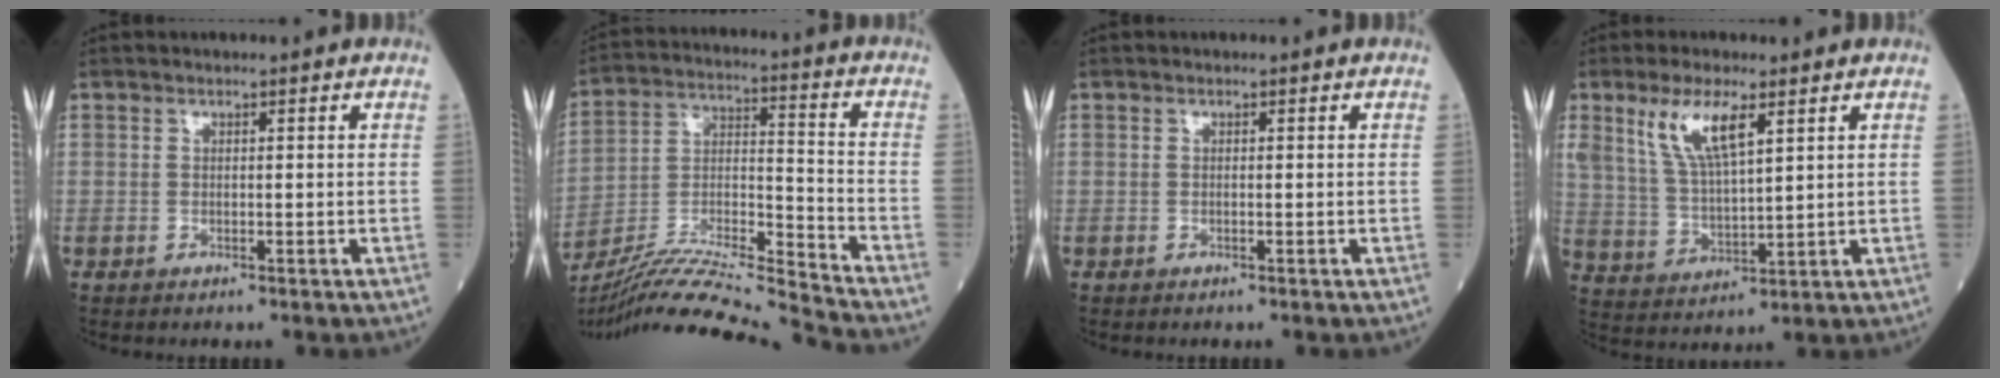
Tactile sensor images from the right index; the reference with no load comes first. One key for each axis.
{"total": 18.1, "fx": -17.1, "fy": -2.2, "fz": 5.6, "tx": -0.103, "ty": 0.006, "tz": -0.302}
{"total": 0.0}
{"total": 8.7, "fx": 4.6, "fy": 2.2, "fz": 7.1, "tx": -0.152, "ty": 0.005, "tz": 0.098}